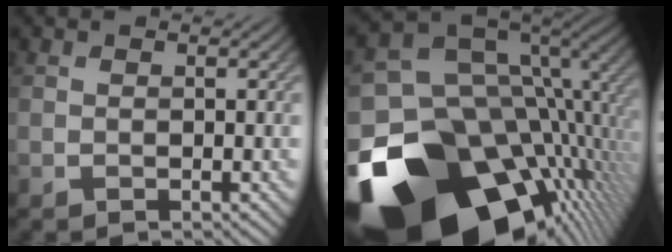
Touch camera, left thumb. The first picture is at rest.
{"total": 20.4, "force": [-7.0, 13.5, 13.6], "torque": [-0.253, -0.030, -0.083]}